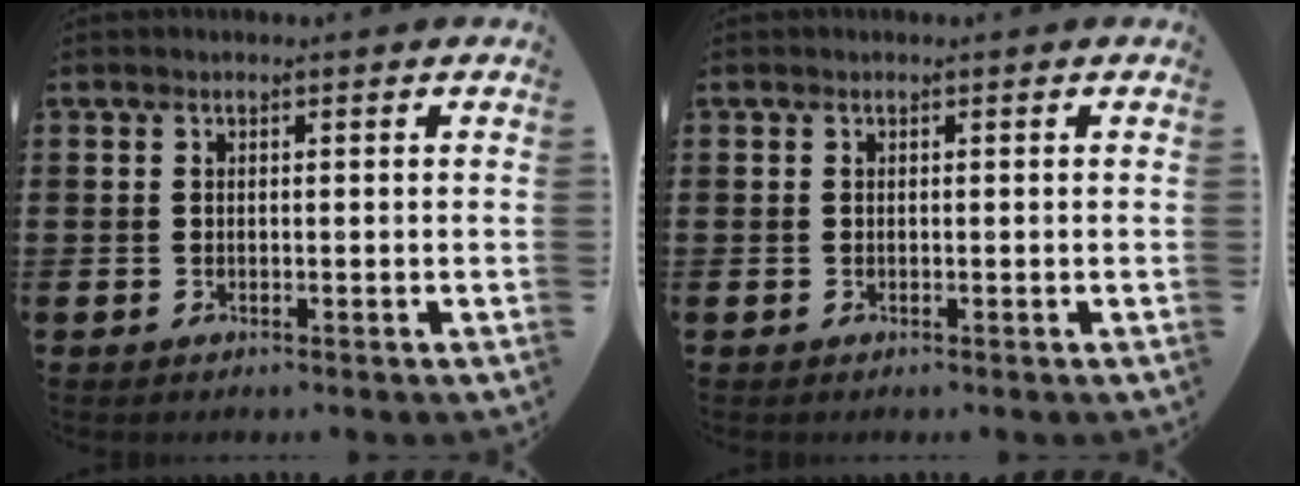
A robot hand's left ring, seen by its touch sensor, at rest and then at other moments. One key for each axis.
{"total": 0.0}